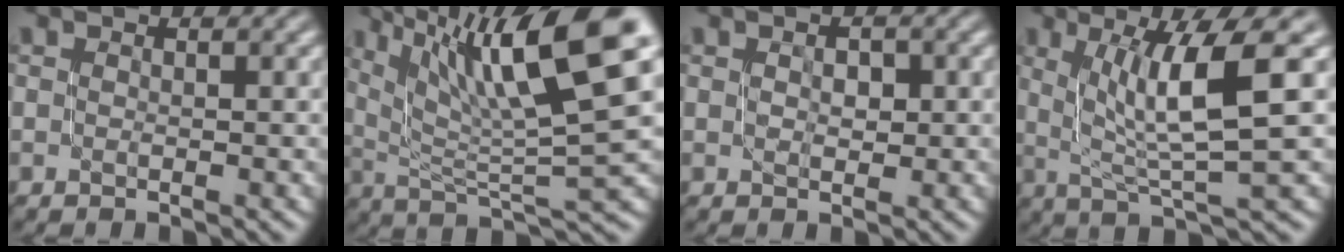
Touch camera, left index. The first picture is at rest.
{"total": 12.6, "force": [5.8, 2.9, 10.8], "torque": [-0.170, 0.017, 0.103]}
{"total": 1.2, "force": [0.1, 0.9, 0.7], "torque": [-0.011, 0.001, 0.003]}
{"total": 7.6, "force": [1.8, 1.4, 7.2], "torque": [-0.105, -0.003, 0.035]}